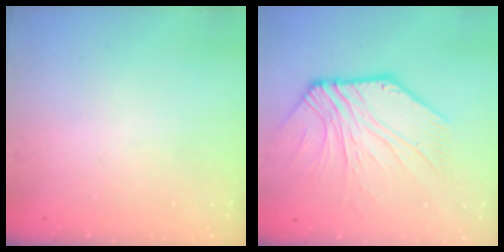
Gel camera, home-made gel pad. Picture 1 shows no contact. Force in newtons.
{"total": 7.6, "press": 7.6, "slide": 1.1}